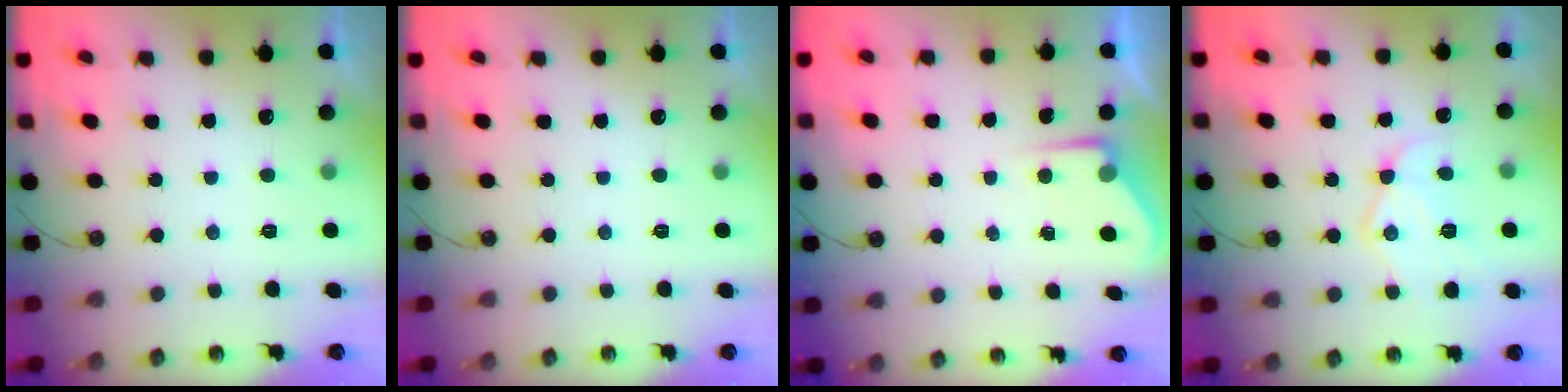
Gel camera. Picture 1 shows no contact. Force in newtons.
{"total": 0.0}
{"total": 4.2, "press": 4.2, "slide": 0.5}
{"total": 12.8, "press": 12.8, "slide": 1.0}